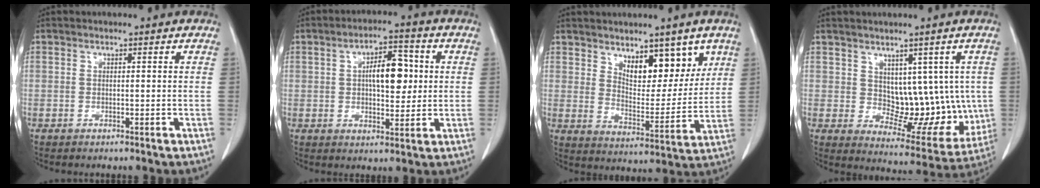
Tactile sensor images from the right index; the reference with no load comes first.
{"total": 8.0, "force": [1.2, 3.4, 7.1], "torque": [-0.113, 0.014, 0.018]}
{"total": 9.6, "force": [5.7, 4.2, 6.4], "torque": [-0.089, -0.008, 0.099]}
{"total": 10.9, "force": [1.4, 6.6, 8.6], "torque": [-0.090, 0.004, 0.040]}